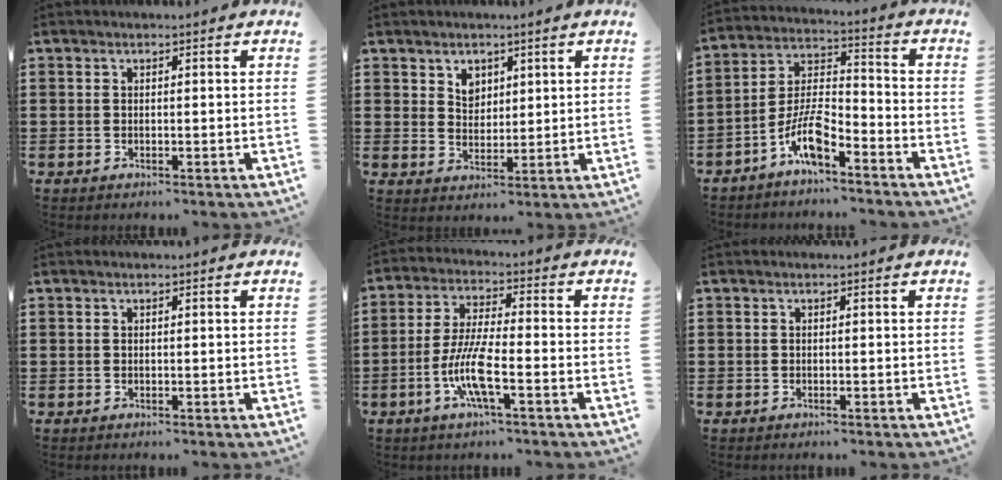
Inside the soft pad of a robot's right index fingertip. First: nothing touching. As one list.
[{"total": 3.0, "force": [2.0, 2.1, 0.9], "torque": [-0.026, 0.006, 0.038]}, {"total": 8.4, "force": [-5.6, 2.5, 5.7], "torque": [-0.135, -0.002, -0.110]}, {"total": 0.0}, {"total": 8.7, "force": [-3.3, 1.7, 7.8], "torque": [-0.175, -0.014, -0.070]}, {"total": 0.0}]